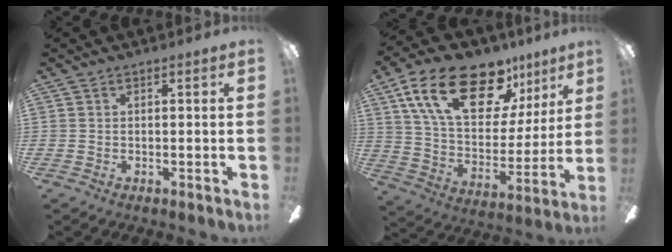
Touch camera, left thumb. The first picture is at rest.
{"total": 22.3, "force": [13.5, 11.1, 13.9], "torque": [-0.235, -0.064, 0.239]}